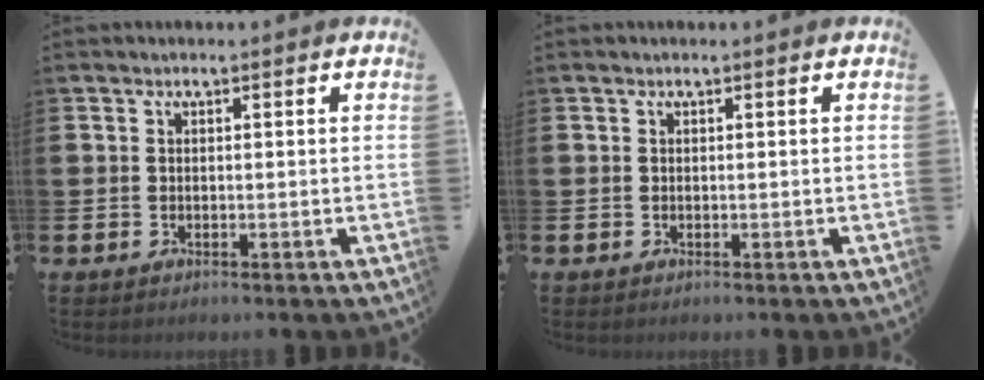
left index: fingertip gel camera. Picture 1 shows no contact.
{"total": 0.0}